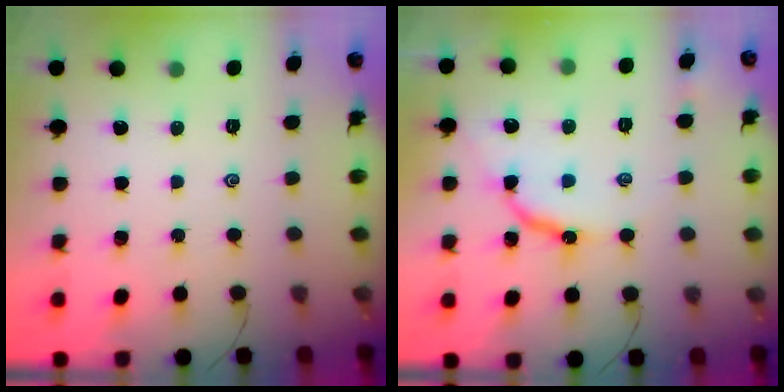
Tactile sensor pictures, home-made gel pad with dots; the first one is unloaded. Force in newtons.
{"total": 9.7, "press": 9.6, "slide": 0.8}